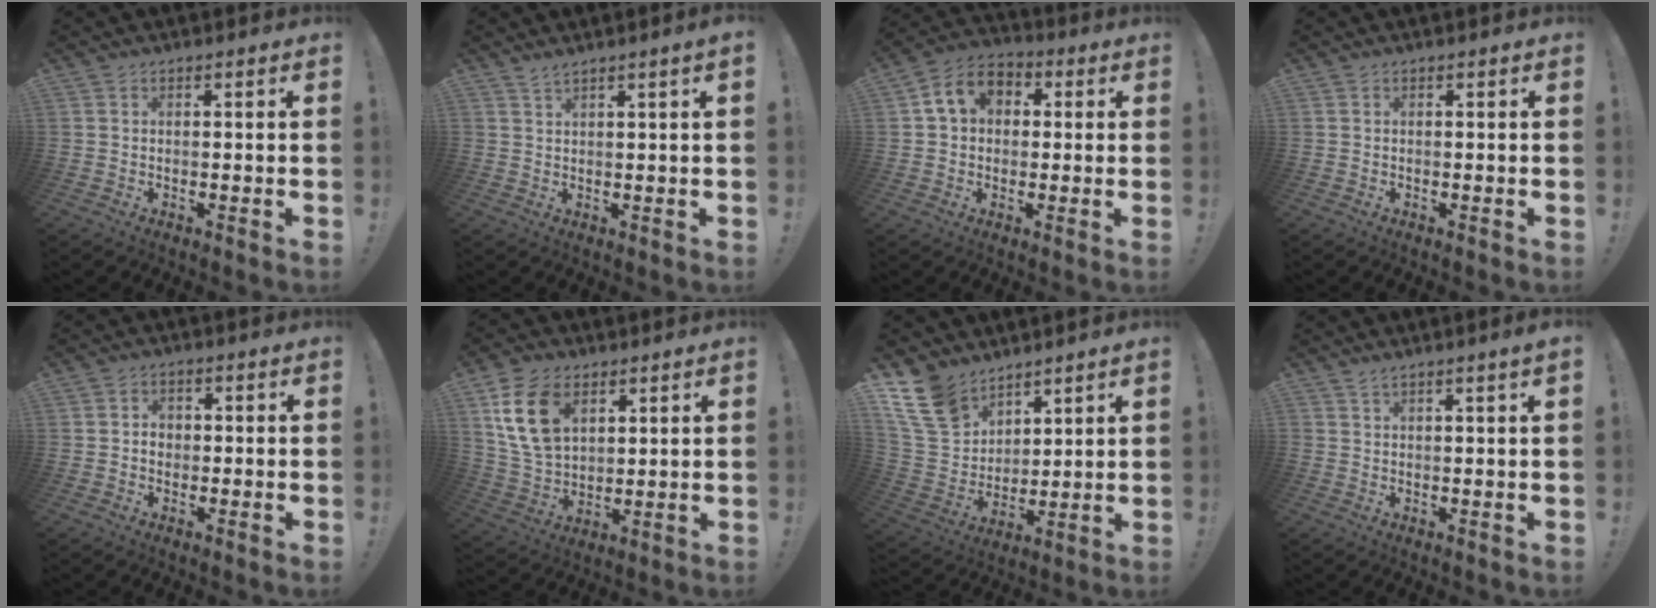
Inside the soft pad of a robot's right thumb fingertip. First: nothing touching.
{"total": 2.0, "force": [1.4, -0.5, 1.3], "torque": [-0.032, -0.007, 0.026]}
{"total": 9.4, "force": [2.6, 7.2, 5.4], "torque": [-0.079, 0.004, 0.053]}
{"total": 0.0}
{"total": 2.4, "force": [-0.2, 2.1, 1.2], "torque": [-0.006, -0.001, -0.008]}
{"total": 15.2, "force": [6.9, 9.9, 9.2], "torque": [-0.172, -0.020, 0.135]}
{"total": 16.0, "force": [11.0, 9.8, 6.3], "torque": [-0.138, -0.067, 0.217]}
{"total": 1.9, "force": [1.4, -0.5, 1.2], "torque": [-0.022, -0.009, 0.023]}